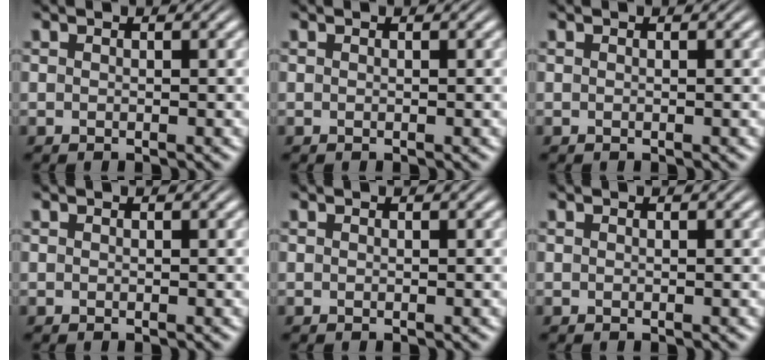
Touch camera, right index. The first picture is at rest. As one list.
[{"total": 0.0}, {"total": 0.0}, {"total": 0.0}, {"total": 0.0}, {"total": 0.0}]